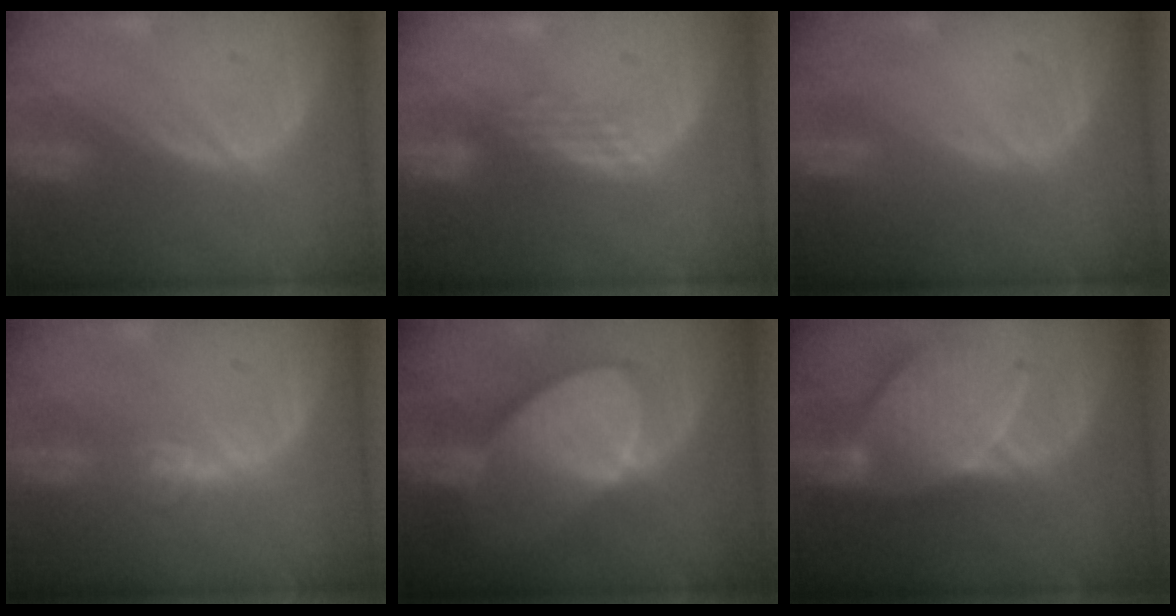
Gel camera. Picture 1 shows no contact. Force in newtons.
{"total": 3.0, "press": 2.5, "slide": 1.7}
{"total": 0.0}
{"total": 3.7, "press": 3.6, "slide": 0.9}
{"total": 8.9, "press": 8.0, "slide": 3.9}
{"total": 8.9, "press": 8.7, "slide": 2.0}